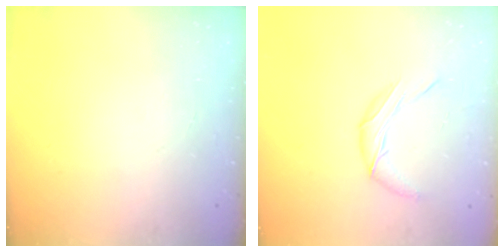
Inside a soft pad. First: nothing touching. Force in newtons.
{"total": 8.4, "press": 8.4, "slide": 0.3}